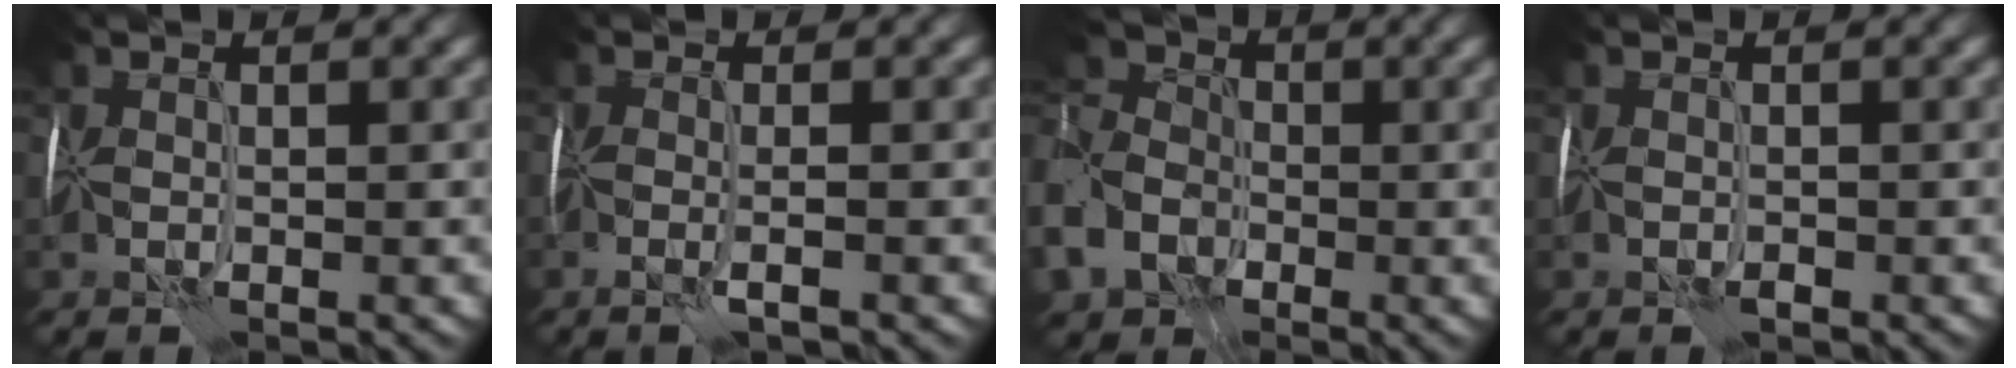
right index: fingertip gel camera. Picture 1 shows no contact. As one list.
[{"total": 1.0, "force": [-0.6, -0.4, 0.8], "torque": [-0.018, -0.006, -0.013]}, {"total": 10.5, "force": [-5.4, 7.5, 4.9], "torque": [-0.121, -0.029, -0.102]}, {"total": 0.7, "force": [-0.6, 0.3, 0.1], "torque": [-0.006, -0.004, -0.011]}]